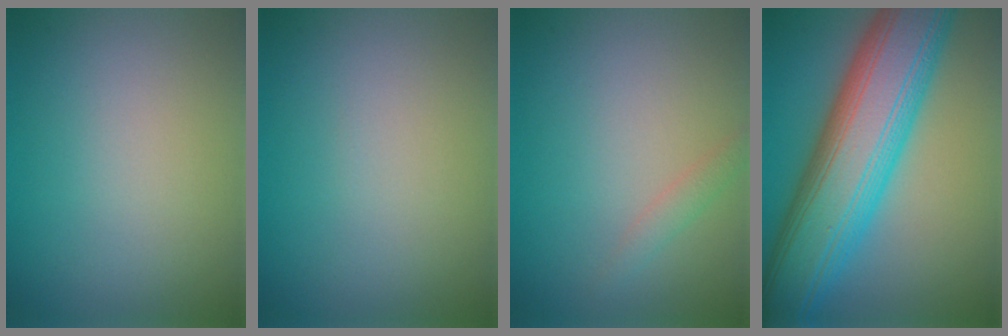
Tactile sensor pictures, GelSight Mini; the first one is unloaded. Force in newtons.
{"total": 0.0}
{"total": 1.2, "press": 1.2, "slide": 0.1}
{"total": 13.4, "press": 13.4, "slide": 0.2}